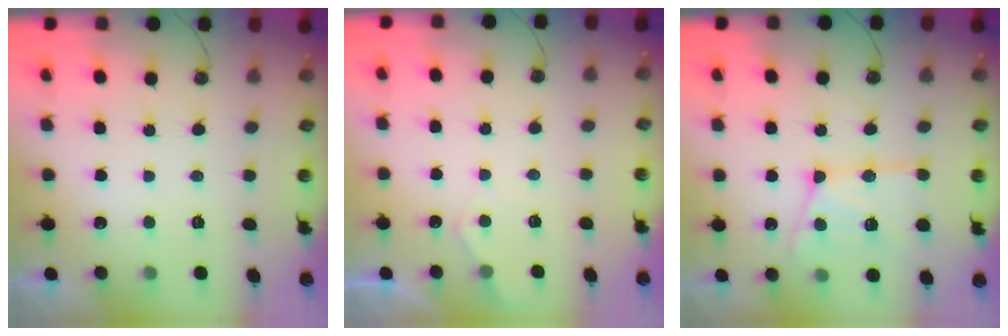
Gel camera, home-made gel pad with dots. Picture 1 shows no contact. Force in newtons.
{"total": 4.3, "press": 4.3, "slide": 0.5}
{"total": 16.7, "press": 16.5, "slide": 2.0}